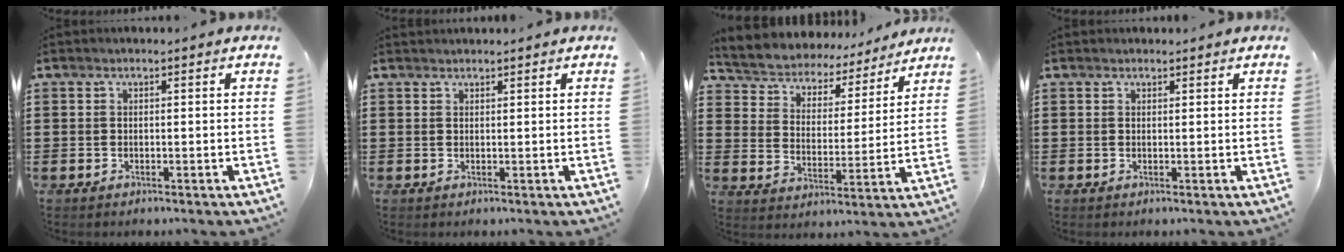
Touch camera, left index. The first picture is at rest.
{"total": 1.5, "force": [1.5, -0.1, 0.1], "torque": [-0.004, 0.001, 0.030]}
{"total": 4.6, "force": [4.5, 0.9, -0.3], "torque": [-0.024, -0.039, 0.073]}
{"total": 0.6, "force": [0.6, 0.2, 0.0], "torque": [-0.003, 0.000, 0.013]}